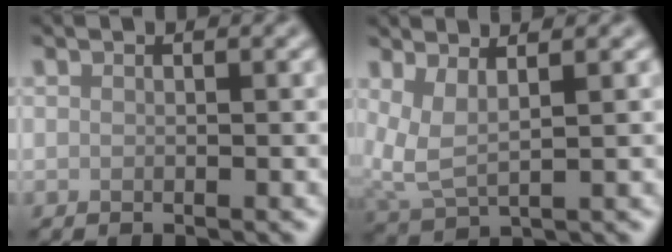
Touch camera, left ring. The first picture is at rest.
{"total": 2.9, "force": [1.6, 0.8, 2.2], "torque": [-0.056, -0.004, 0.035]}